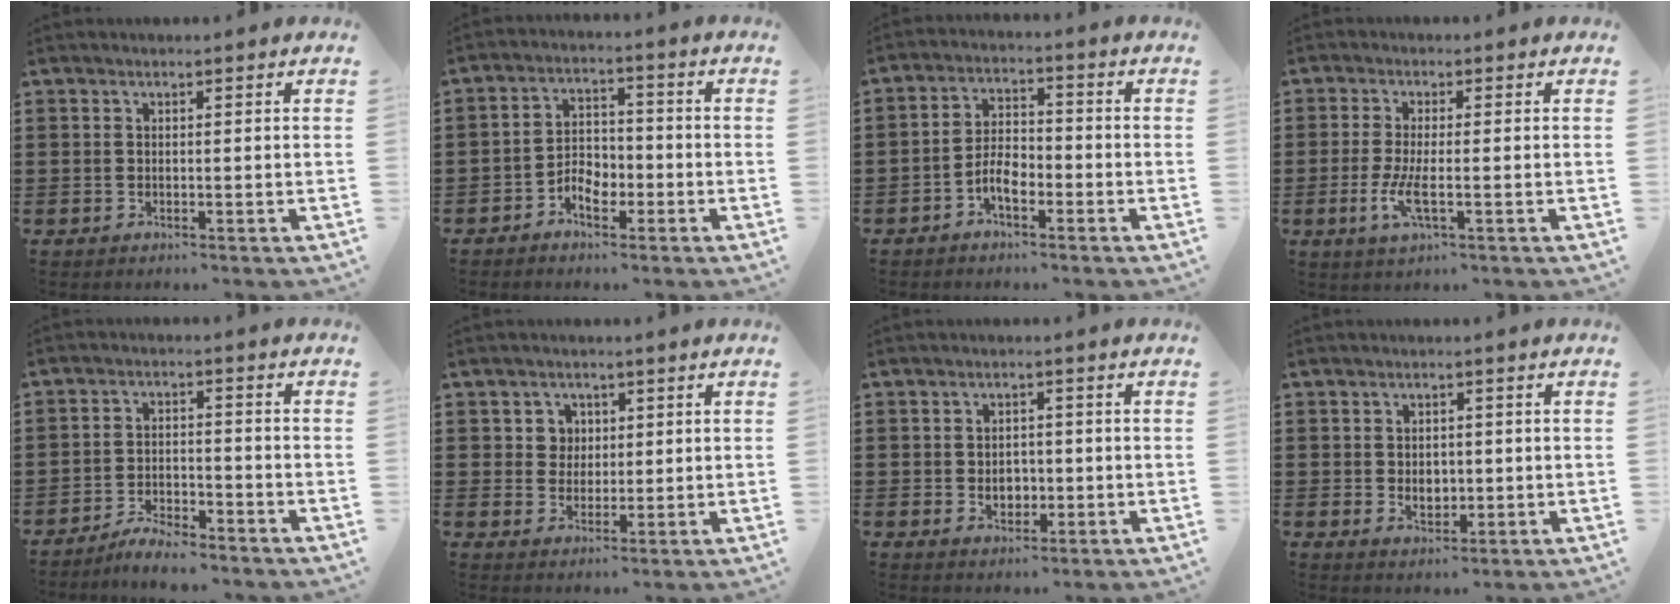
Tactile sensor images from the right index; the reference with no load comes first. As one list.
[{"total": 4.3, "force": [-2.4, 2.7, 2.4], "torque": [-0.044, 0.009, -0.046]}, {"total": 4.7, "force": [-2.4, 2.3, 3.3], "torque": [-0.078, 0.002, -0.051]}, {"total": 4.4, "force": [-1.4, 0.9, 4.0], "torque": [-0.086, -0.009, -0.029]}, {"total": 4.0, "force": [-3.9, 0.5, 0.7], "torque": [-0.016, 0.012, -0.081]}, {"total": 3.4, "force": [1.0, 3.2, 0.9], "torque": [-0.031, 0.011, 0.017]}, {"total": 2.7, "force": [-0.4, 2.2, 1.5], "torque": [-0.026, 0.004, -0.013]}, {"total": 2.4, "force": [0.0, 1.9, 1.4], "torque": [-0.025, 0.006, -0.004]}]